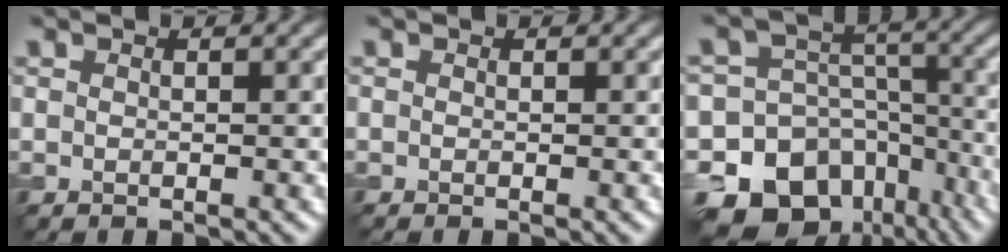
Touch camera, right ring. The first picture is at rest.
{"total": 0.0}
{"total": 17.6, "force": [-11.2, 12.7, 4.9], "torque": [-0.094, -0.043, -0.159]}